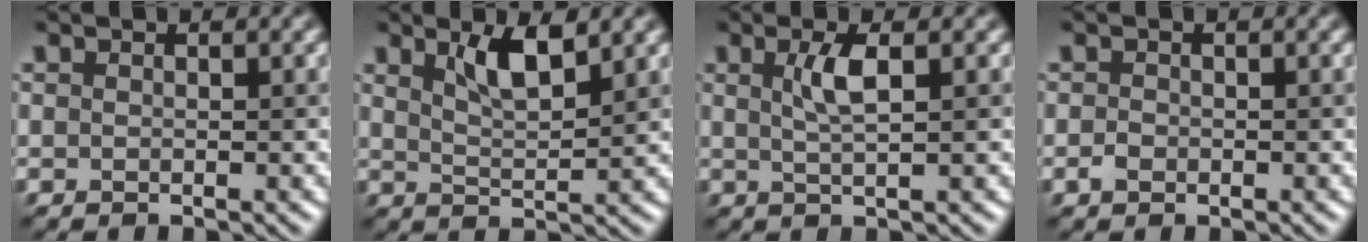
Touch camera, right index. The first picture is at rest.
{"total": 3.4, "force": [2.1, 0.8, 2.5], "torque": [-0.045, -0.001, 0.040]}
{"total": 2.7, "force": [0.7, 0.5, 2.5], "torque": [-0.045, 0.004, 0.012]}
{"total": 1.0, "force": [-0.3, 0.8, 0.5], "torque": [-0.008, -0.002, -0.010]}